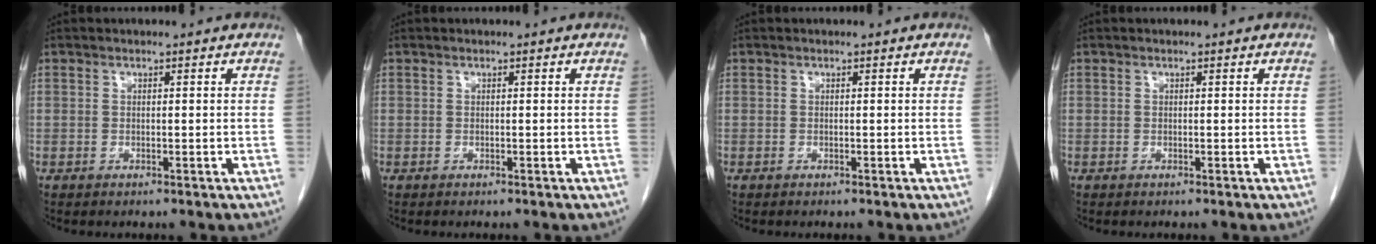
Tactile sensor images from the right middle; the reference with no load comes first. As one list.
[{"total": 0.0}, {"total": 0.0}, {"total": 0.0}]